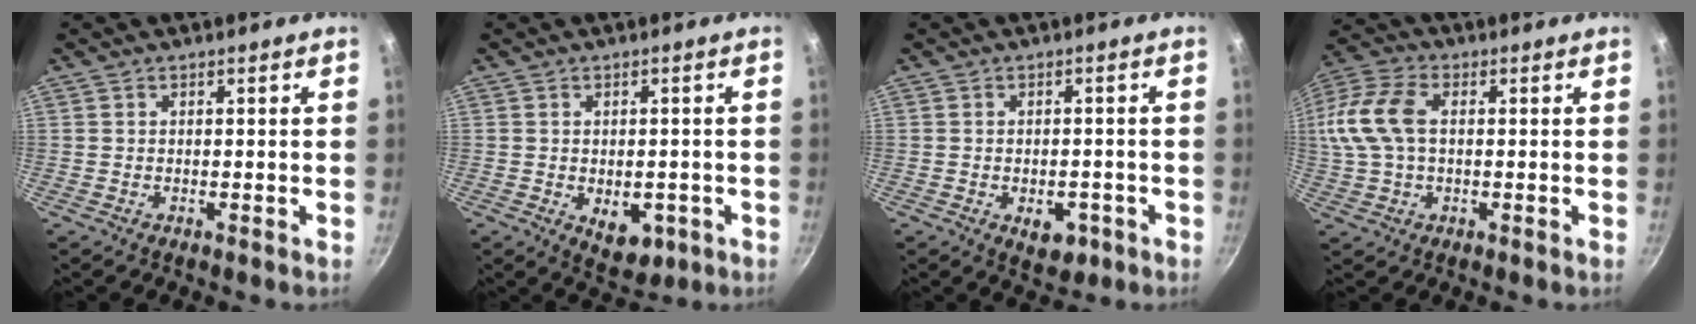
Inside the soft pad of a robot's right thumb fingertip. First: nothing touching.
{"total": 6.9, "force": [-2.0, 4.3, 5.0], "torque": [-0.043, 0.001, -0.017]}
{"total": 5.7, "force": [-2.3, 3.5, 3.8], "torque": [-0.031, 0.010, -0.024]}
{"total": 16.0, "force": [2.0, 10.4, 12.0], "torque": [-0.271, 0.030, 0.025]}